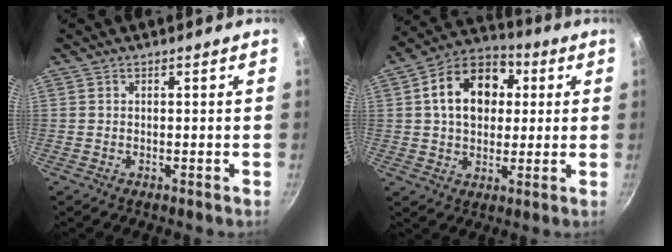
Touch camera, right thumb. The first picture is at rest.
{"total": 15.1, "force": [3.0, 11.1, 9.8], "torque": [-0.126, 0.022, 0.033]}